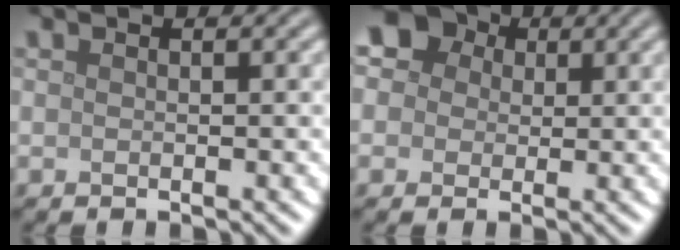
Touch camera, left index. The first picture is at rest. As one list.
[{"total": 9.0, "force": [3.5, 7.3, 3.9], "torque": [-0.079, 0.040, 0.024]}]